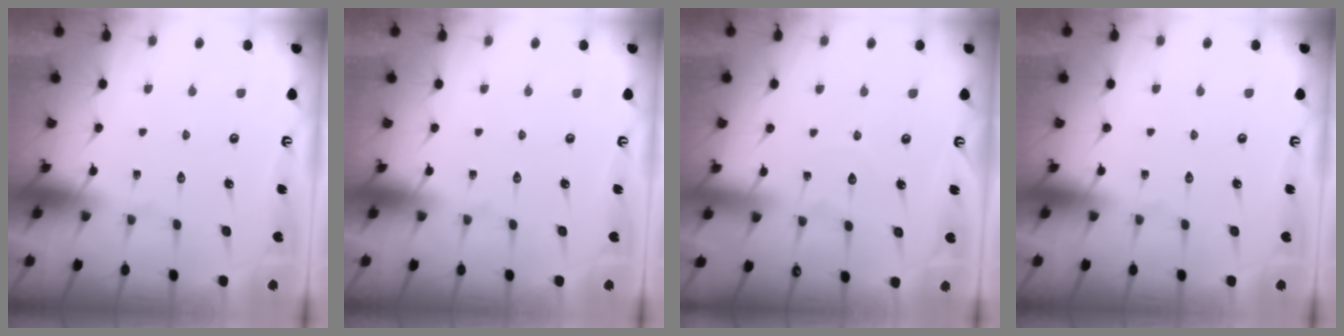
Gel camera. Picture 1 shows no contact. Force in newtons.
{"total": 0.0}
{"total": 3.7, "press": 3.7, "slide": 0.4}
{"total": 0.0}